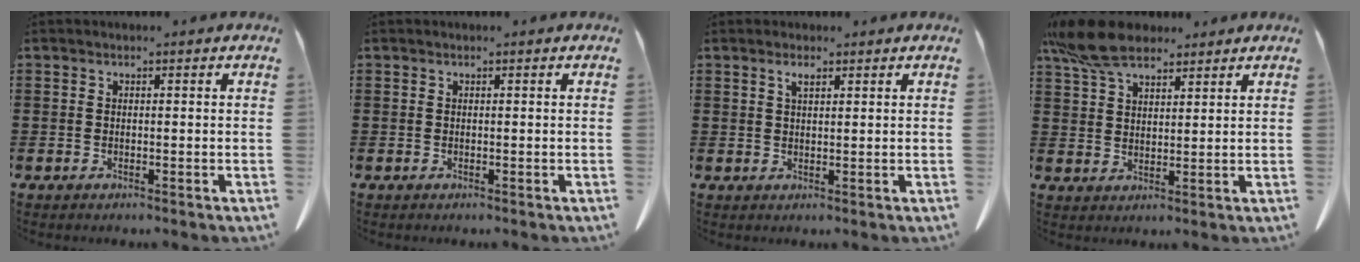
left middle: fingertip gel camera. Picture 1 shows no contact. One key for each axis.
{"total": 0.0}
{"total": 1.7, "fx": 1.1, "fy": 0.5, "fz": 1.3, "tx": -0.020, "ty": -0.003, "tz": 0.018}
{"total": 8.7, "fx": 6.6, "fy": 3.3, "fz": 4.6, "tx": -0.110, "ty": -0.003, "tz": 0.126}